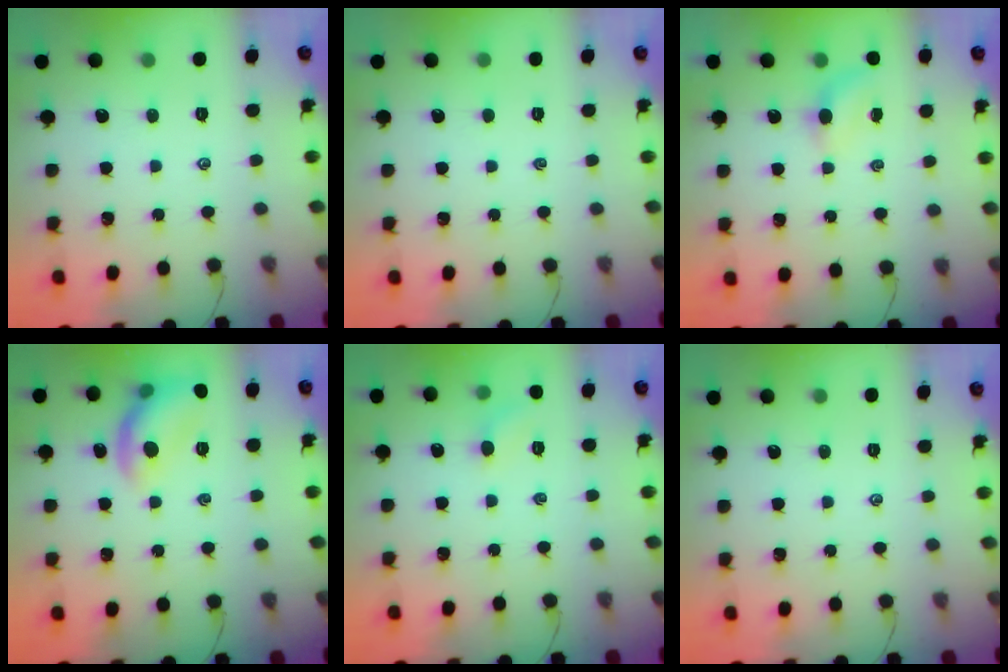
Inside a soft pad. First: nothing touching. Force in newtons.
{"total": 0.0}
{"total": 4.7, "press": 4.6, "slide": 1.1}
{"total": 11.2, "press": 11.2, "slide": 0.1}
{"total": 5.0, "press": 4.7, "slide": 1.5}
{"total": 0.0}